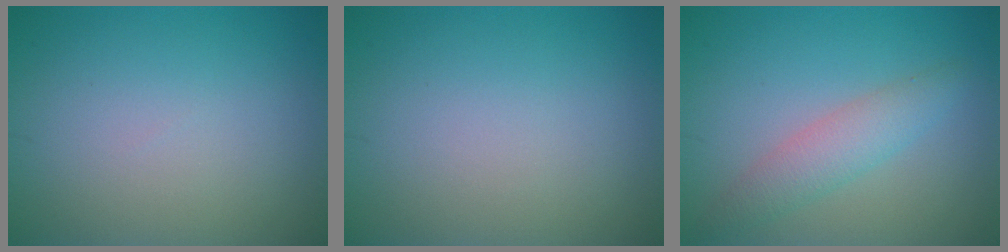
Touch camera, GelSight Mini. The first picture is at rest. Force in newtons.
{"total": 0.0}
{"total": 2.9, "press": 2.9, "slide": 0.1}